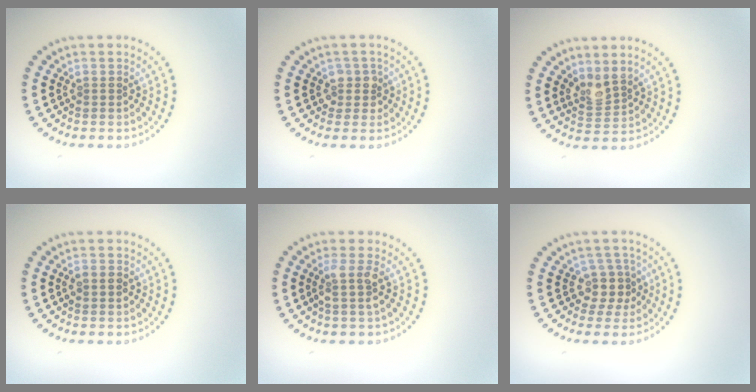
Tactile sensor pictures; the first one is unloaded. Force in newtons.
{"total": 1.6, "press": 1.4, "slide": 0.6}
{"total": 2.2, "press": 1.6, "slide": 1.5}
{"total": 1.0, "press": 0.9, "slide": 0.2}
{"total": 2.0, "press": 1.6, "slide": 1.2}
{"total": 2.5, "press": 1.9, "slide": 1.6}